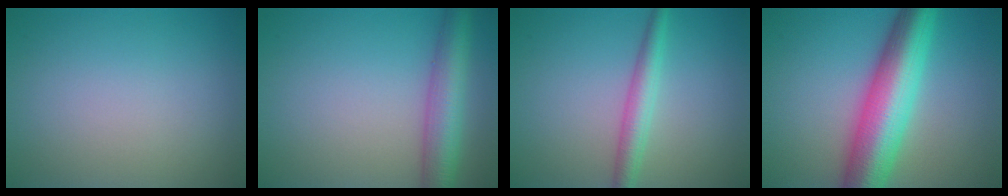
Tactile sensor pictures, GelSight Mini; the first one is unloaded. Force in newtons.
{"total": 5.3, "press": 5.3, "slide": 0.2}
{"total": 2.8, "press": 2.8, "slide": 0.0}
{"total": 10.0, "press": 10.0, "slide": 0.1}